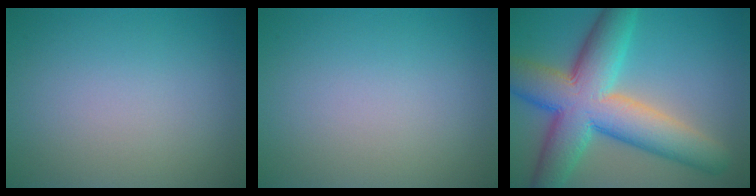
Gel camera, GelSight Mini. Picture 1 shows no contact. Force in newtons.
{"total": 0.0}
{"total": 11.6, "press": 11.6, "slide": 0.5}